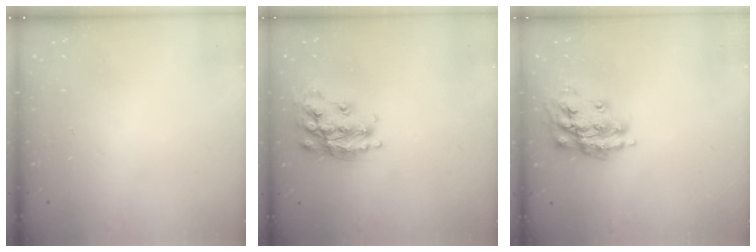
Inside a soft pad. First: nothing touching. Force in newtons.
{"total": 17.2, "press": 17.2, "slide": 1.2}
{"total": 15.1, "press": 15.0, "slide": 1.0}